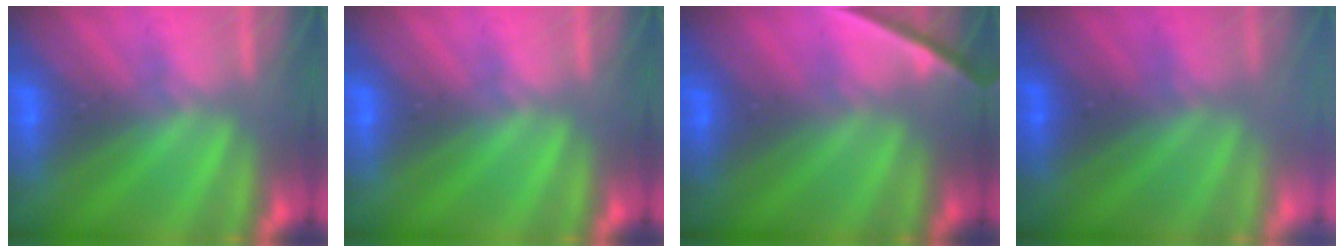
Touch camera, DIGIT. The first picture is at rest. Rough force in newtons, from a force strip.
{"total": 0.0}
{"total": 2.2}
{"total": 2.3}